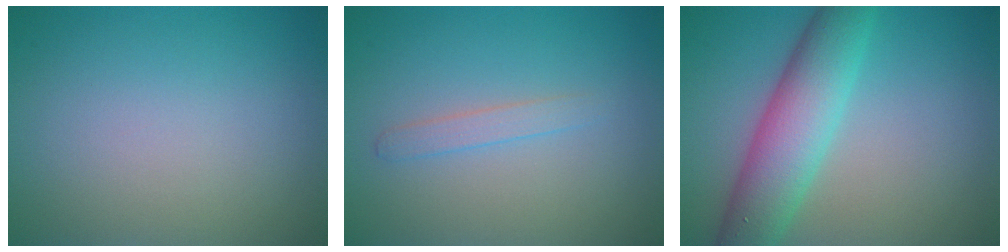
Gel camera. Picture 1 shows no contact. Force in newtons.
{"total": 1.2, "press": 1.2, "slide": 0.1}
{"total": 6.8, "press": 6.8, "slide": 0.3}